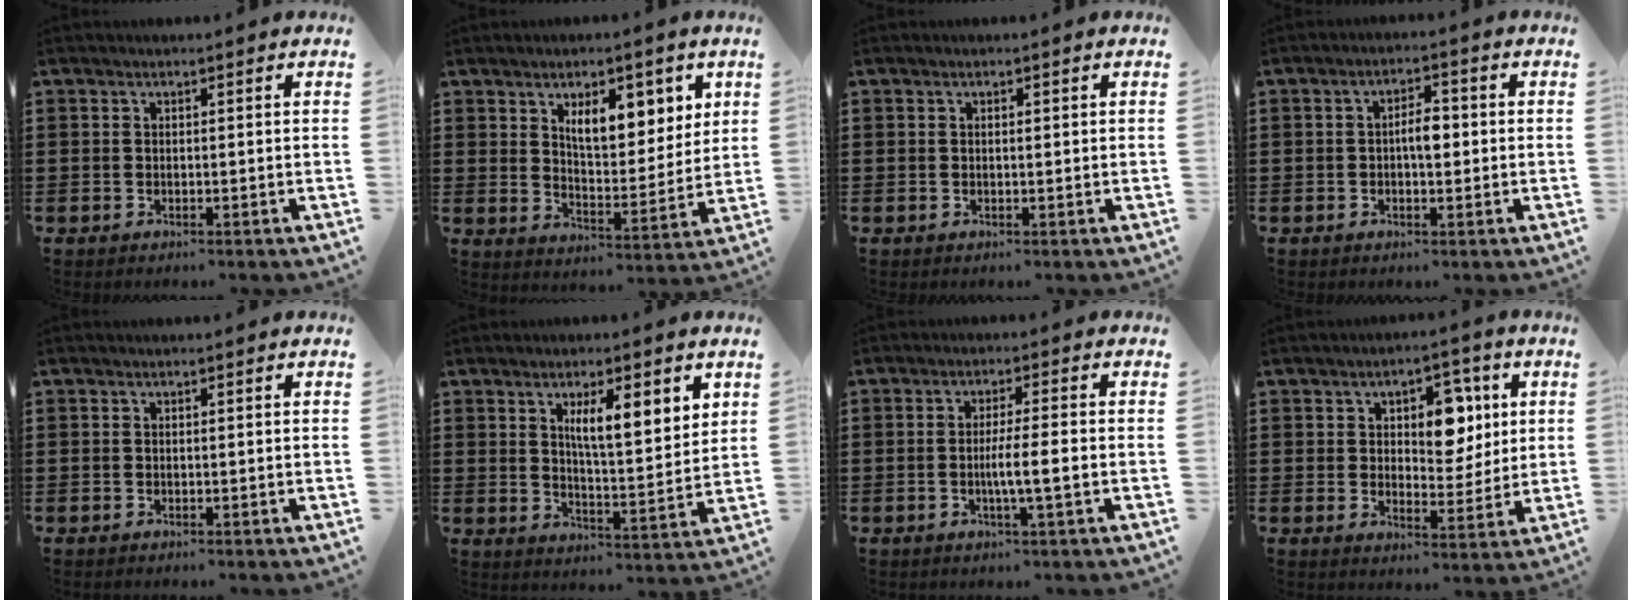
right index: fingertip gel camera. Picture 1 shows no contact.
{"total": 8.4, "force": [4.6, 3.9, 5.9], "torque": [-0.093, -0.011, 0.074]}
{"total": 0.5, "force": [0.1, 0.1, 0.5], "torque": [-0.011, -0.003, 0.002]}
{"total": 3.6, "force": [-0.1, 1.4, 3.3], "torque": [-0.053, 0.001, -0.007]}
{"total": 0.0}
{"total": 7.0, "force": [3.2, 1.8, 6.0], "torque": [-0.108, -0.005, 0.050]}
{"total": 4.5, "force": [-1.0, -0.1, 4.4], "torque": [-0.077, -0.005, -0.021]}
{"total": 6.6, "force": [2.4, 4.3, 4.4], "torque": [-0.078, 0.007, 0.035]}